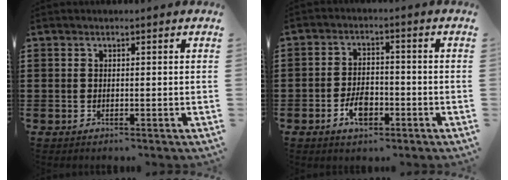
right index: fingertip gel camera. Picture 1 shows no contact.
{"total": 4.8, "force": [-2.1, 2.5, 3.5], "torque": [-0.073, 0.002, -0.041]}